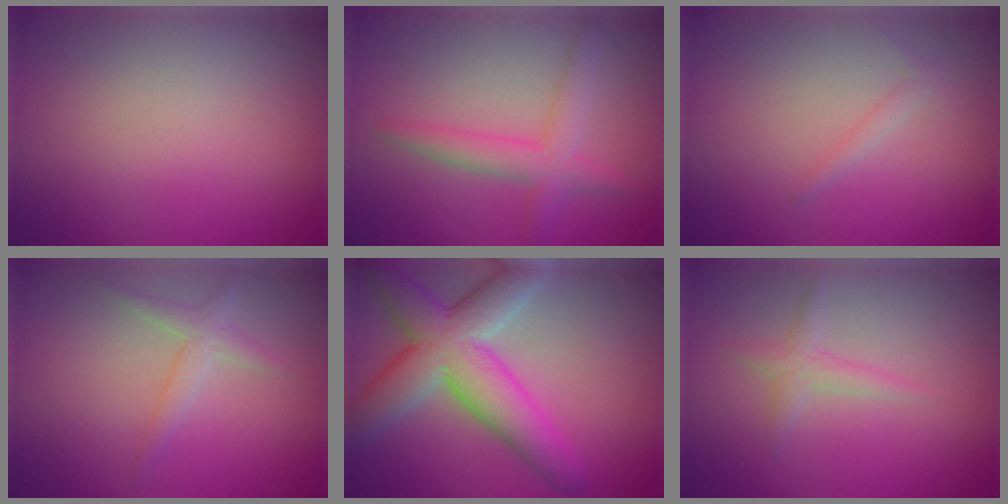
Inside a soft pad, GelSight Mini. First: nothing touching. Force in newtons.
{"total": 2.6, "press": 2.6, "slide": 0.2}
{"total": 0.9, "press": 0.9, "slide": 0.0}
{"total": 1.8, "press": 1.8, "slide": 0.1}
{"total": 8.1, "press": 8.1, "slide": 0.5}
{"total": 1.3, "press": 1.3, "slide": 0.1}